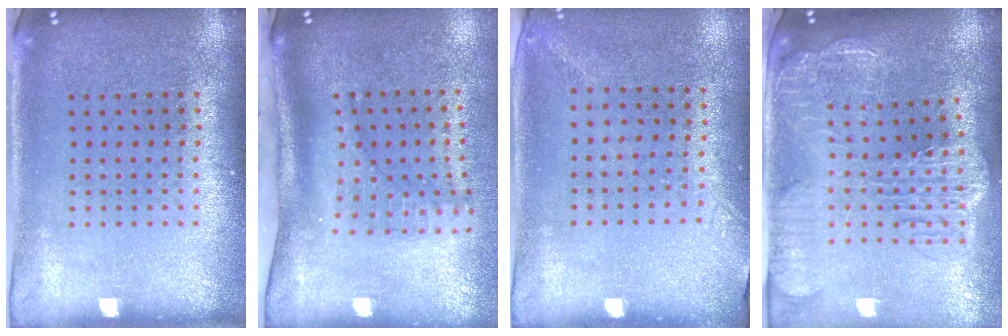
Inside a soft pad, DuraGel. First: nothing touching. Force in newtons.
{"total": 2.1, "press": 1.5, "slide": 1.4}
{"total": 1.4, "press": 1.1, "slide": 0.9}
{"total": 3.1, "press": 2.6, "slide": 1.8}